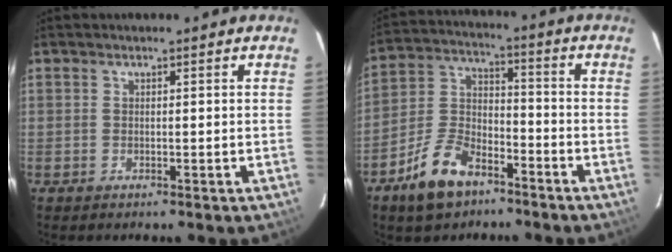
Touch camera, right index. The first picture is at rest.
{"total": 12.0, "force": [-7.8, 6.2, 6.7], "torque": [-0.148, 0.017, -0.140]}